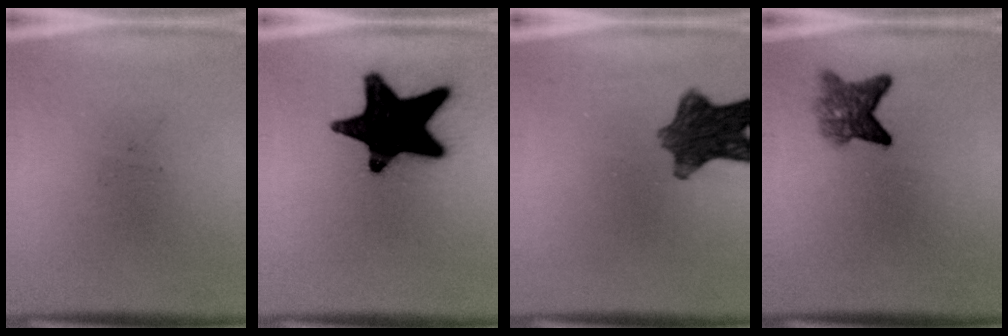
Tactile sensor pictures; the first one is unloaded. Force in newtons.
{"total": 19.6}
{"total": 9.0}
{"total": 4.1}